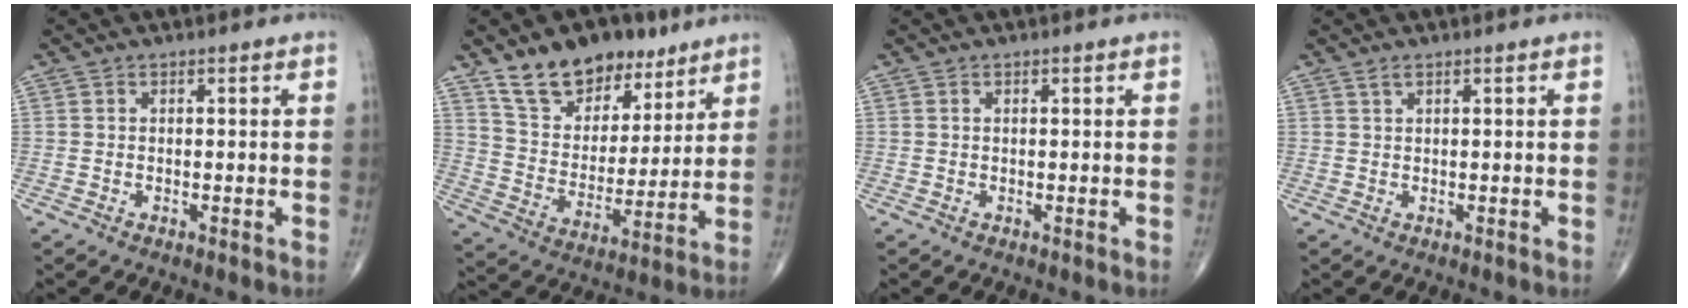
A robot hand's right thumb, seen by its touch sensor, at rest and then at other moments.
{"total": 16.3, "force": [11.1, 9.5, 7.3], "torque": [-0.078, -0.055, 0.198]}
{"total": 0.0}
{"total": 0.9, "force": [0.7, 0.2, 0.5], "torque": [-0.011, 0.004, 0.015]}